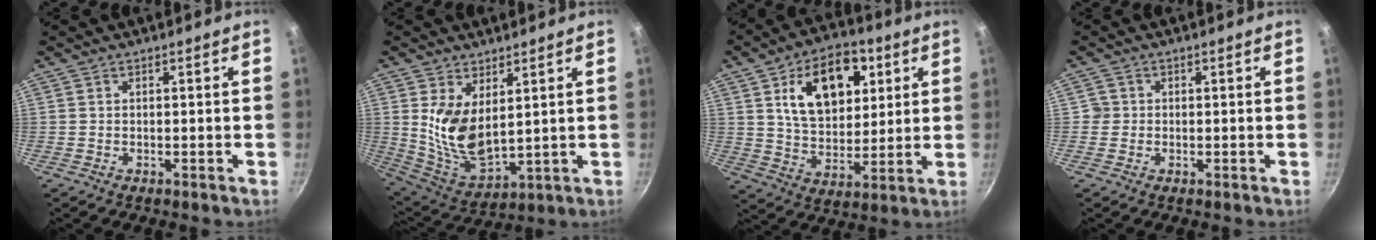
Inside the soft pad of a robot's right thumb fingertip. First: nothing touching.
{"total": 11.6, "force": [3.0, 6.2, 9.3], "torque": [-0.159, -0.029, 0.080]}
{"total": 17.2, "force": [6.1, 10.8, 11.9], "torque": [-0.151, -0.014, 0.107]}
{"total": 1.5, "force": [0.0, 1.5, 0.0], "torque": [0.009, 0.006, -0.003]}